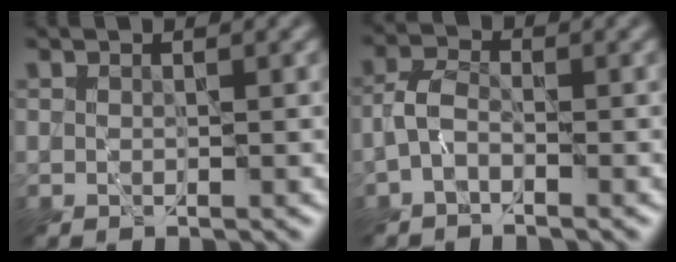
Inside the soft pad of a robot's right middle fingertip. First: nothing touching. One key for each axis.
{"total": 2.4, "fx": -1.1, "fy": 1.2, "fz": 1.7, "tx": -0.035, "ty": 0.007, "tz": -0.030}